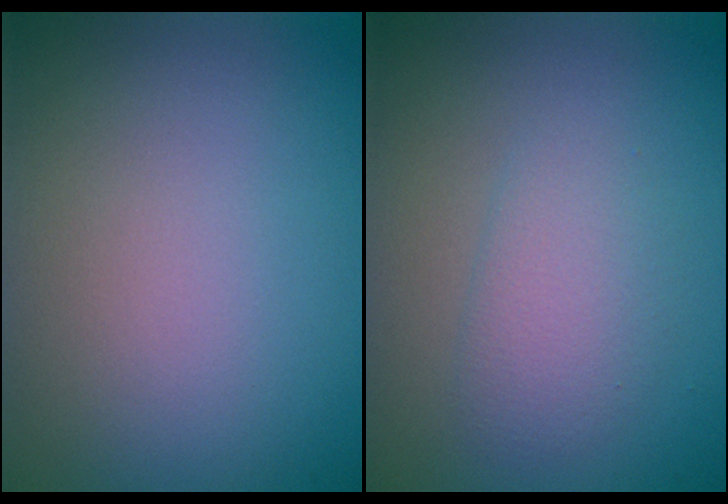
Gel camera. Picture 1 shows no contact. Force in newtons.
{"total": 2.1, "press": 2.1, "slide": 0.1}